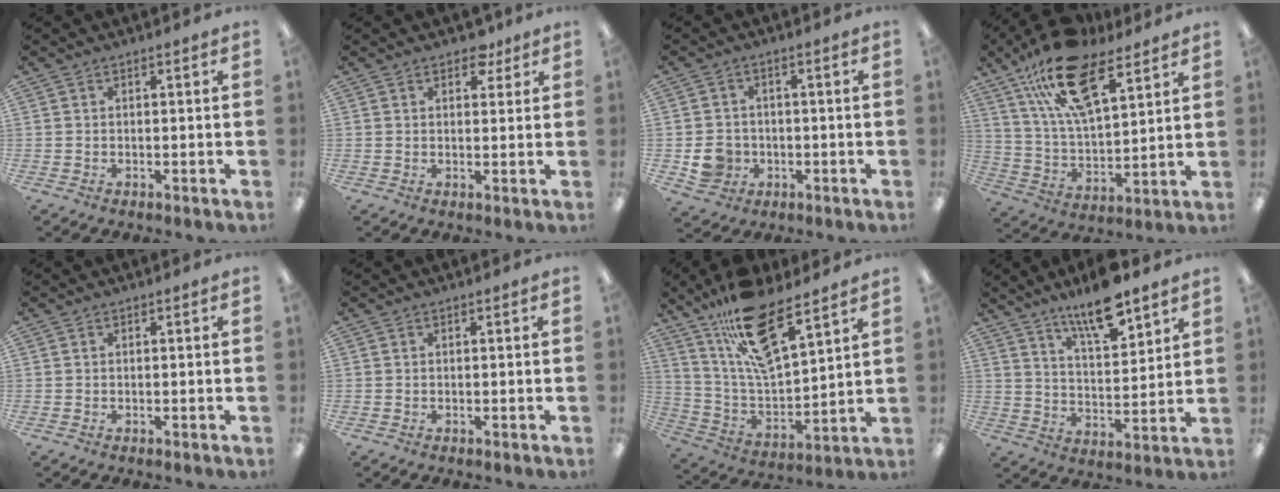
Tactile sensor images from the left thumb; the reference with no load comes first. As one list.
[{"total": 4.1, "force": [2.8, 2.3, 1.9], "torque": [-0.010, -0.007, 0.045]}, {"total": 6.1, "force": [-1.5, 5.5, 2.1], "torque": [-0.034, 0.007, -0.025]}, {"total": 20.0, "force": [12.1, 8.6, 13.3], "torque": [-0.242, -0.043, 0.214]}, {"total": 0.0}, {"total": 0.0}, {"total": 18.0, "force": [12.5, 6.2, 11.4], "torque": [-0.209, -0.066, 0.217]}, {"total": 12.5, "force": [9.7, 3.2, 7.1], "torque": [-0.114, -0.058, 0.165]}]